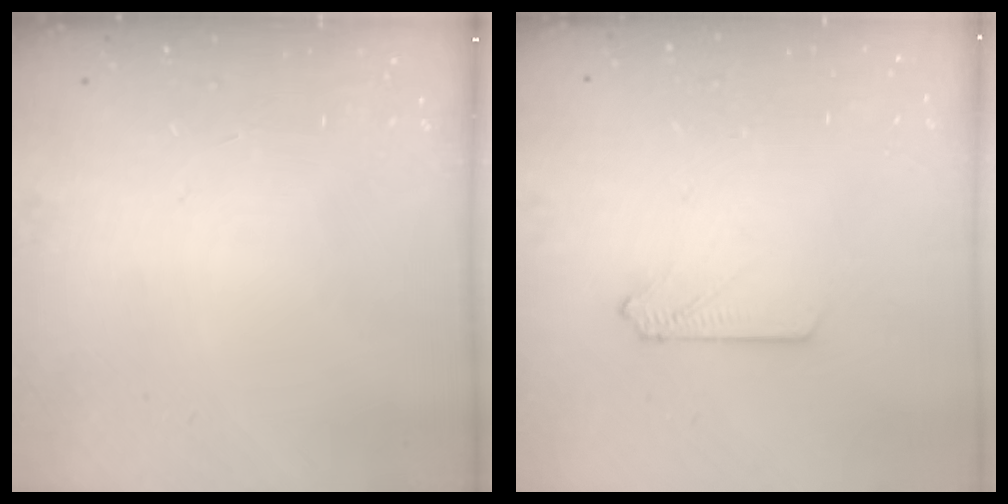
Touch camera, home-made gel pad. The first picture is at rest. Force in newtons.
{"total": 2.7, "press": 2.7, "slide": 0.3}